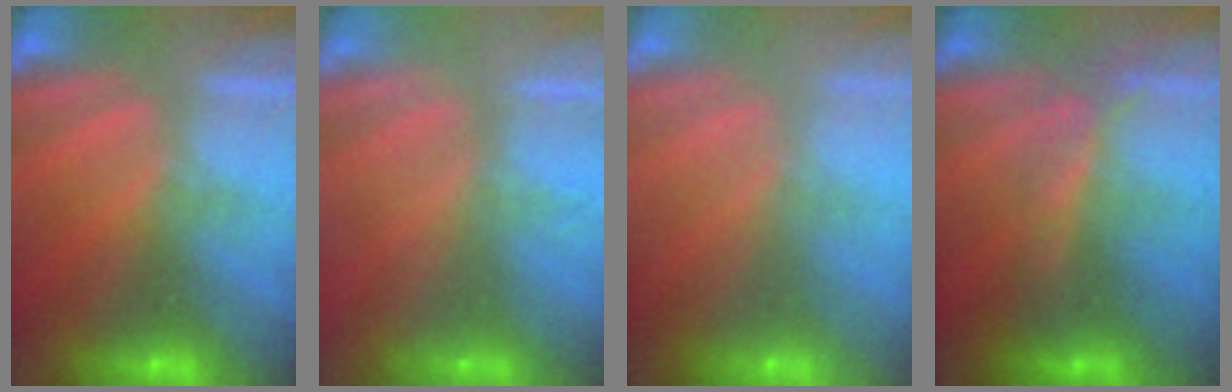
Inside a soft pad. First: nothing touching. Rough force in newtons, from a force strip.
{"total": 2.3}
{"total": 8.9}
{"total": 2.0}